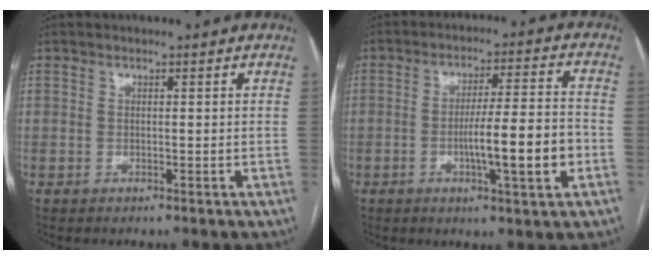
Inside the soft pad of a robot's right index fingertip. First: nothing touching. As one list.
[{"total": 10.6, "force": [-2.8, 0.6, 10.2], "torque": [-0.163, 0.005, -0.042]}]